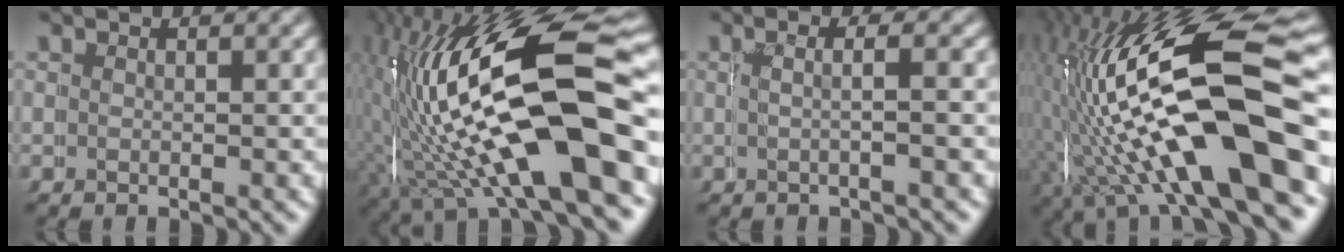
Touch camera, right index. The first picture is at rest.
{"total": 18.4, "force": [-2.2, 9.2, 15.7], "torque": [-0.277, -0.023, -0.022]}
{"total": 1.4, "force": [-0.1, 0.1, 1.4], "torque": [-0.029, 0.000, -0.003]}
{"total": 17.0, "force": [-1.0, 8.1, 14.9], "torque": [-0.274, -0.017, -0.009]}